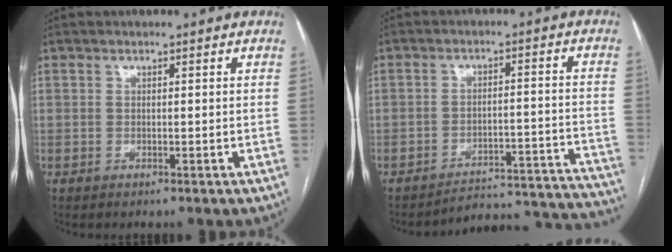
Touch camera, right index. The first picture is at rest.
{"total": 20.4, "force": [-20.2, 1.7, 2.6], "torque": [0.003, 0.029, -0.247]}